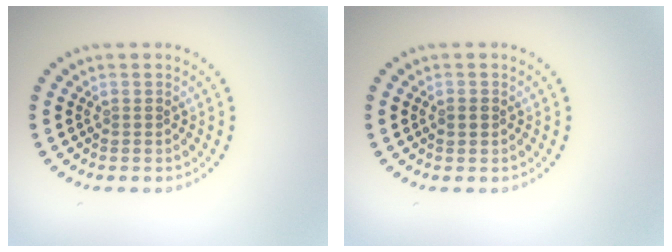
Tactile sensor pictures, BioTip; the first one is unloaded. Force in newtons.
{"total": 0.7, "press": 0.7, "slide": 0.1}